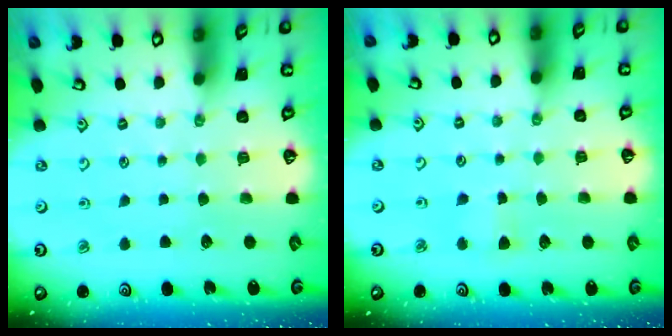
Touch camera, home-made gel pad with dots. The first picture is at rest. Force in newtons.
{"total": 2.8, "press": 2.8, "slide": 0.5}